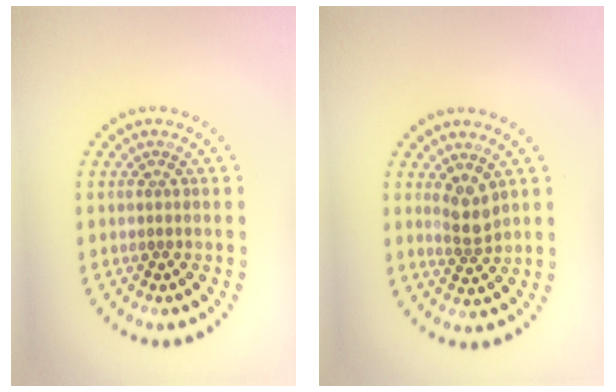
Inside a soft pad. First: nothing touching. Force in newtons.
{"total": 2.4, "press": 1.9, "slide": 1.4}